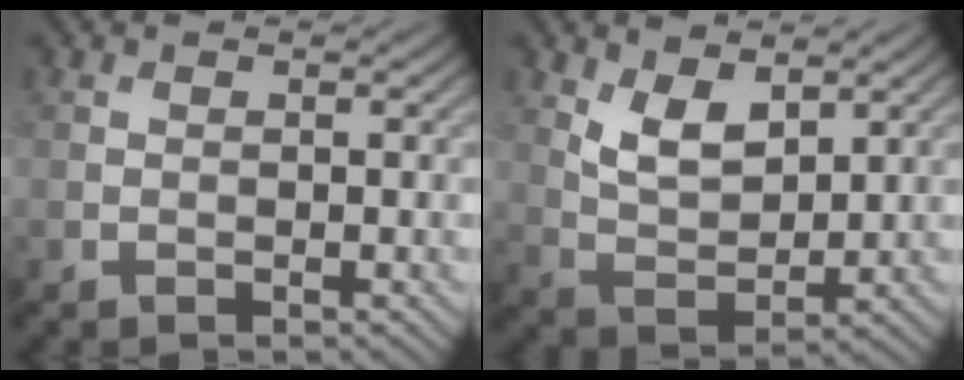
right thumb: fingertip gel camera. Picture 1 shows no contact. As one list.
[{"total": 5.6, "force": [3.1, 2.8, 3.7], "torque": [-0.080, -0.013, 0.062]}]